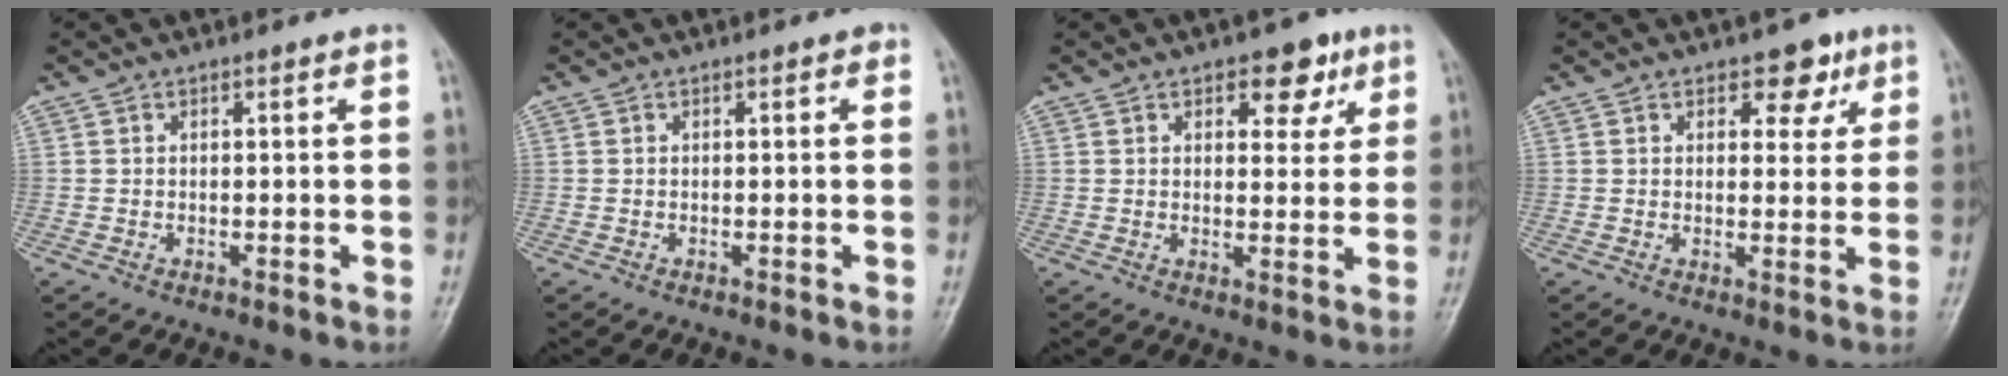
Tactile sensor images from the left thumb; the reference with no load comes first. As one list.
[{"total": 0.5, "force": [0.2, 0.3, 0.4], "torque": [-0.003, 0.001, -0.001]}, {"total": 6.6, "force": [3.5, 3.8, 4.1], "torque": [-0.019, -0.014, 0.042]}, {"total": 5.2, "force": [3.0, 3.2, 2.8], "torque": [-0.004, -0.013, 0.037]}]